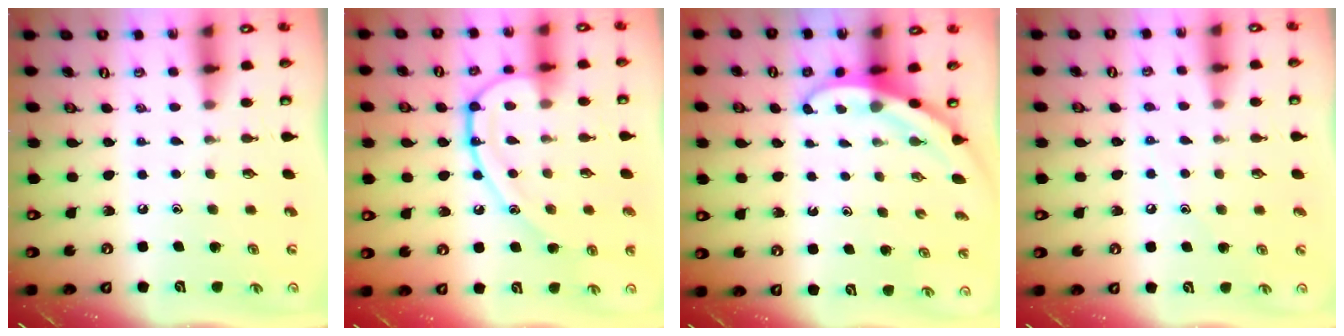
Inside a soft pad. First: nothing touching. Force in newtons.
{"total": 13.2, "press": 13.1, "slide": 1.1}
{"total": 3.2, "press": 3.2, "slide": 0.1}
{"total": 5.2, "press": 5.1, "slide": 0.6}